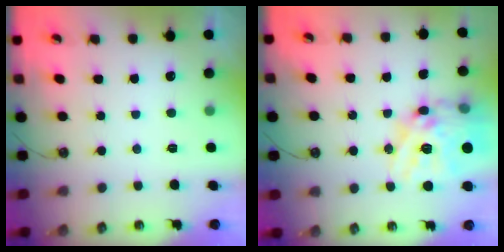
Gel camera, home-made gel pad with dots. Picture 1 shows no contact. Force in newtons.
{"total": 20.7, "press": 20.6, "slide": 2.1}